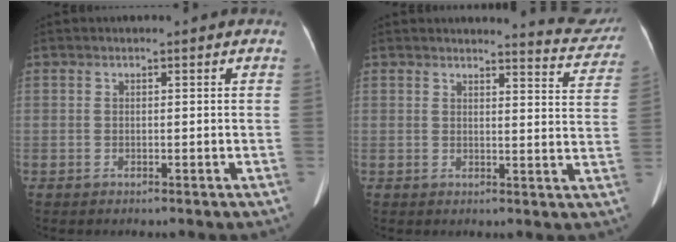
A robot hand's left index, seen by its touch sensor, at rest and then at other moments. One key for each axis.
{"total": 7.4, "fx": 7.4, "fy": 0.3, "fz": 0.2, "tx": 0.003, "ty": -0.044, "tz": 0.066}